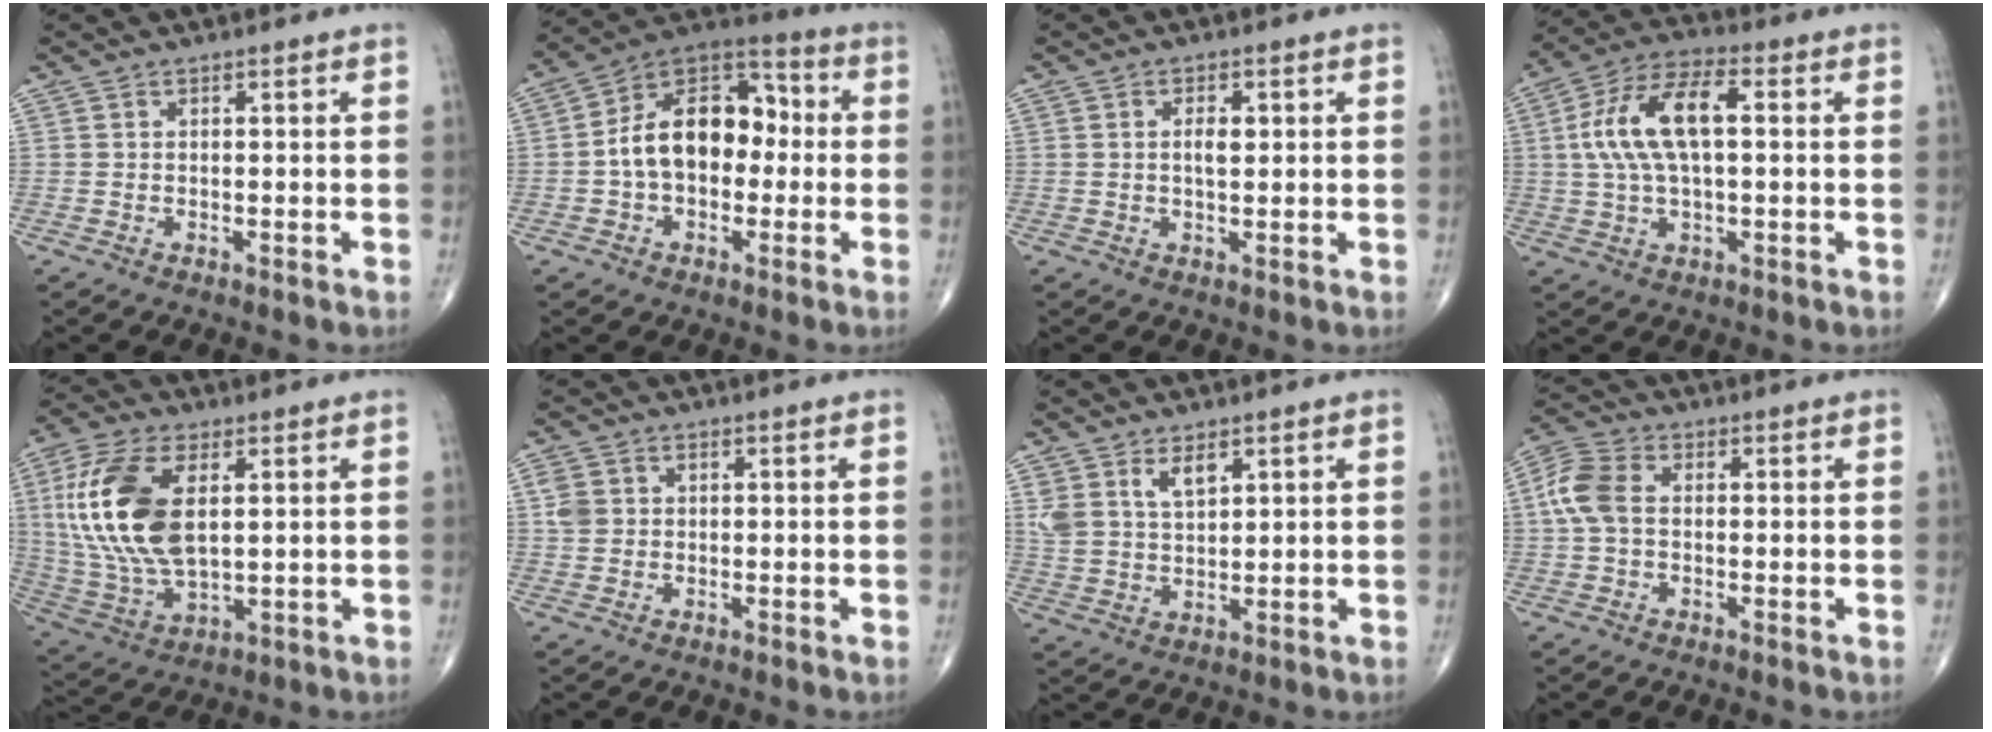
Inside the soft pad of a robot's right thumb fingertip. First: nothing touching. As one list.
[{"total": 15.5, "force": [-0.4, 10.2, 11.7], "torque": [-0.163, 0.046, -0.019]}, {"total": 3.1, "force": [0.6, 1.4, 2.7], "torque": [-0.045, -0.001, 0.010]}, {"total": 13.5, "force": [1.7, 6.1, 11.9], "torque": [-0.237, 0.027, 0.029]}, {"total": 18.8, "force": [3.8, 9.6, 15.7], "torque": [-0.335, -0.013, 0.077]}, {"total": 3.2, "force": [0.6, 2.7, 1.6], "torque": [-0.030, 0.004, 0.012]}, {"total": 6.1, "force": [3.5, 3.2, 4.0], "torque": [-0.067, -0.018, 0.075]}, {"total": 7.1, "force": [0.4, 4.8, 5.3], "torque": [-0.127, 0.021, 0.002]}]